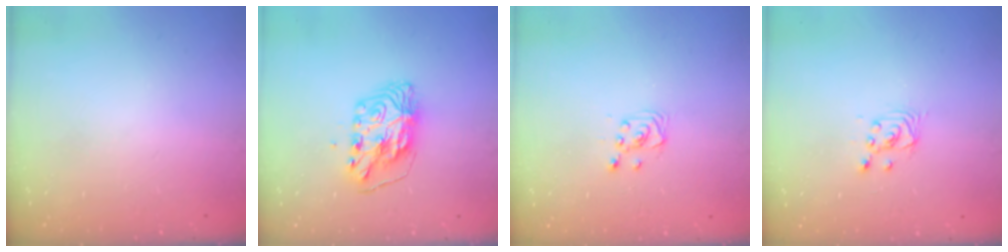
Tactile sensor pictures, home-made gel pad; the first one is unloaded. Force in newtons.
{"total": 8.8, "press": 8.8, "slide": 0.8}
{"total": 2.9, "press": 2.9, "slide": 0.4}
{"total": 2.5, "press": 2.5, "slide": 0.2}